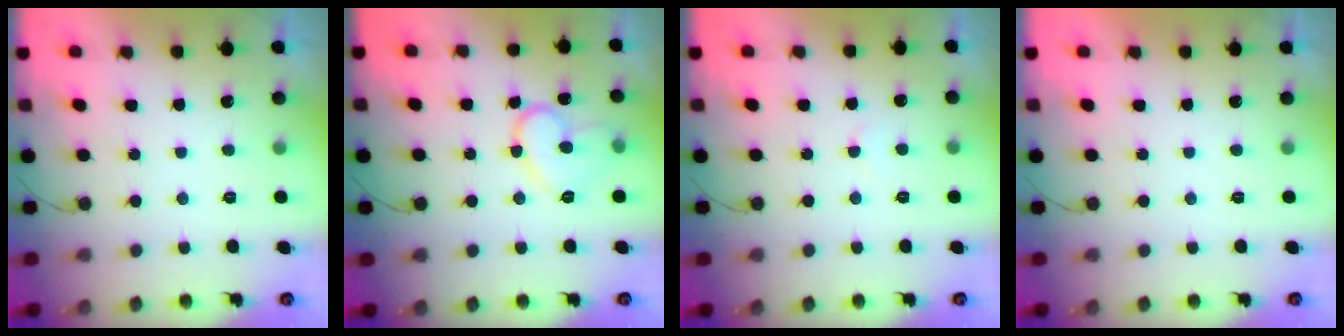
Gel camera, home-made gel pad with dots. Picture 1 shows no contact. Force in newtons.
{"total": 12.4, "press": 12.4, "slide": 0.3}
{"total": 2.4, "press": 2.4, "slide": 0.2}
{"total": 1.7, "press": 1.7, "slide": 0.1}